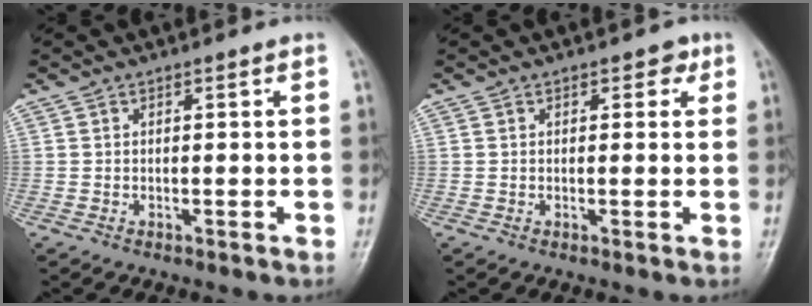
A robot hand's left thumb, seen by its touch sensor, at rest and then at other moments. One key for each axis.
{"total": 2.4, "fx": 1.1, "fy": 1.6, "fz": 1.4, "tx": 0.004, "ty": 0.000, "tz": 0.009}